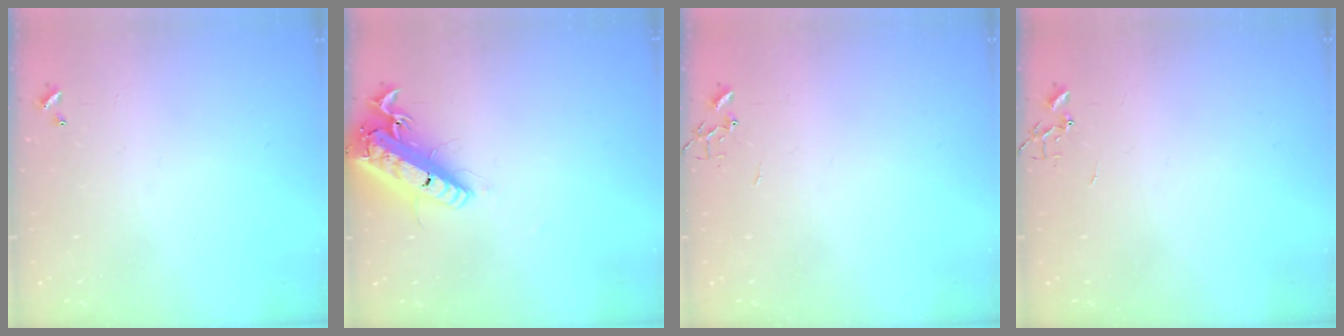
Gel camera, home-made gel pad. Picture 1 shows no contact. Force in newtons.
{"total": 19.5, "press": 19.2, "slide": 3.6}
{"total": 0.0}
{"total": 0.0}